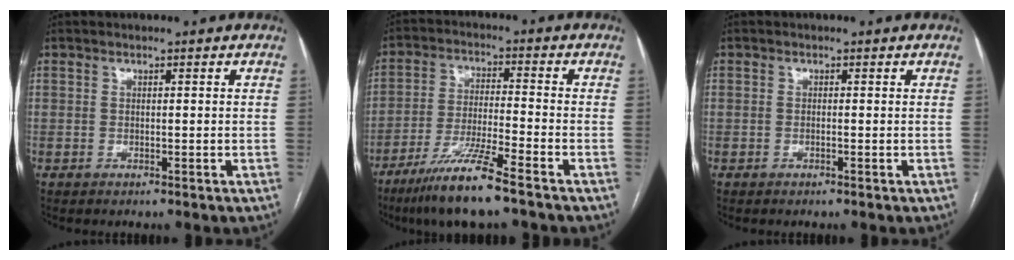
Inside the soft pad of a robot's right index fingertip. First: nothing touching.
{"total": 10.3, "force": [-7.3, -0.1, 7.3], "torque": [-0.144, -0.030, -0.137]}
{"total": 0.0}